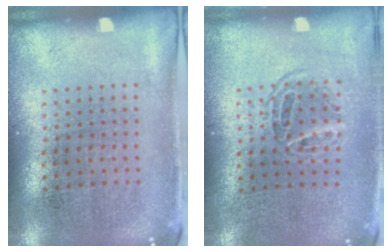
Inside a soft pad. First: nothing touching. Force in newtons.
{"total": 1.2, "press": 1.0, "slide": 0.6}